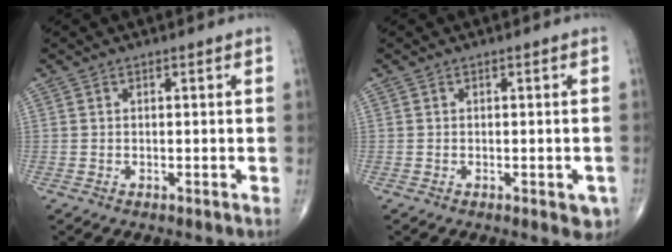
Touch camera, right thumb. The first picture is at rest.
{"total": 2.9, "force": [-1.2, 1.4, 2.3], "torque": [-0.009, 0.001, -0.013]}